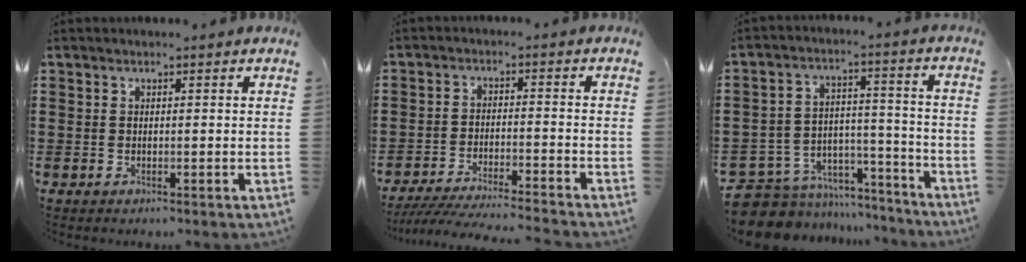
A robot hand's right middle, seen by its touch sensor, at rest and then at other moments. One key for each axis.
{"total": 4.9, "fx": -4.6, "fy": -0.3, "fz": 1.4, "tx": -0.030, "ty": -0.014, "tz": -0.093}
{"total": 7.1, "fx": -6.4, "fy": 2.8, "fz": 0.6, "tx": -0.031, "ty": 0.002, "tz": -0.128}